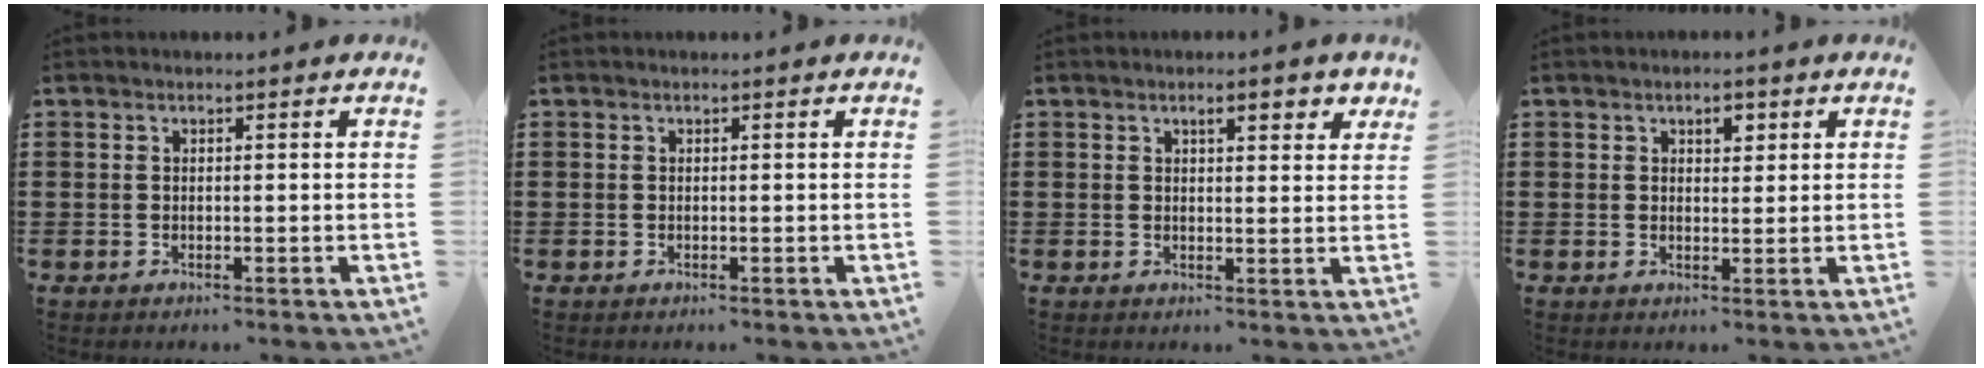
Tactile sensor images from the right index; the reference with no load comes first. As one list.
[{"total": 0.0}, {"total": 3.1, "force": [1.8, 0.9, 2.4], "torque": [-0.033, 0.001, 0.026]}, {"total": 2.2, "force": [1.2, 1.2, 1.3], "torque": [-0.014, 0.000, 0.018]}]